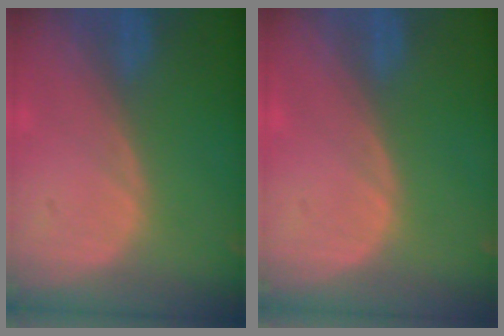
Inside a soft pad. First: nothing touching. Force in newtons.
{"total": 0.0}